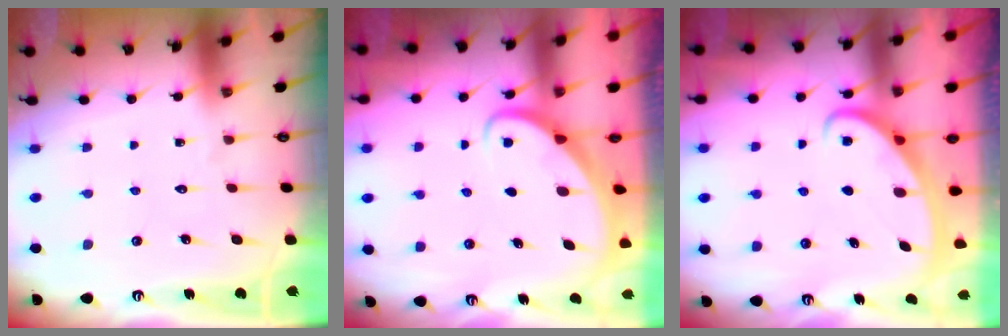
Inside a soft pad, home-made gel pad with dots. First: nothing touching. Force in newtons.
{"total": 2.2, "press": 2.2, "slide": 0.2}
{"total": 2.5, "press": 2.5, "slide": 0.4}